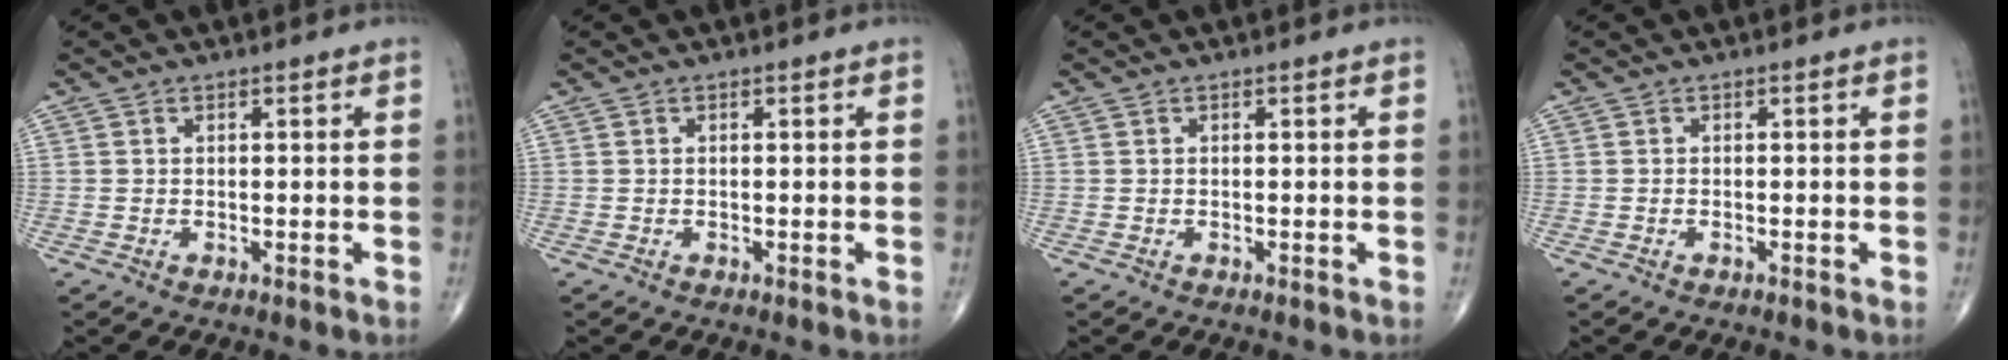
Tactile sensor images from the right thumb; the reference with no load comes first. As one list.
[{"total": 0.0}, {"total": 0.0}, {"total": 0.0}]